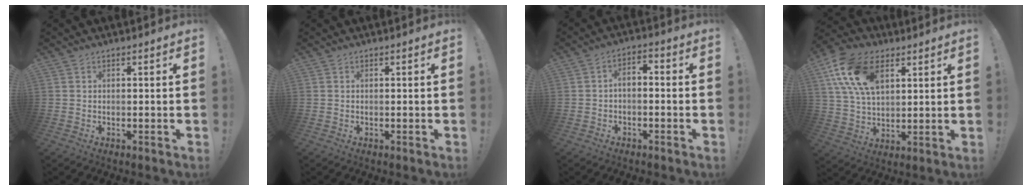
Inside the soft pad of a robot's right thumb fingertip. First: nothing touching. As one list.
[{"total": 0.0}, {"total": 3.5, "force": [-2.1, 1.8, 2.1], "torque": [-0.042, 0.005, -0.041]}, {"total": 17.6, "force": [7.6, 10.8, 11.6], "torque": [-0.218, -0.020, 0.140]}]